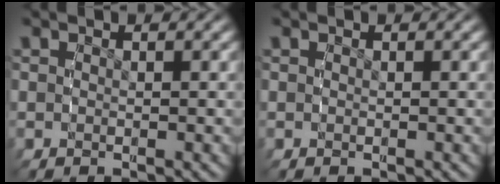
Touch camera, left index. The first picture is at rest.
{"total": 0.0}